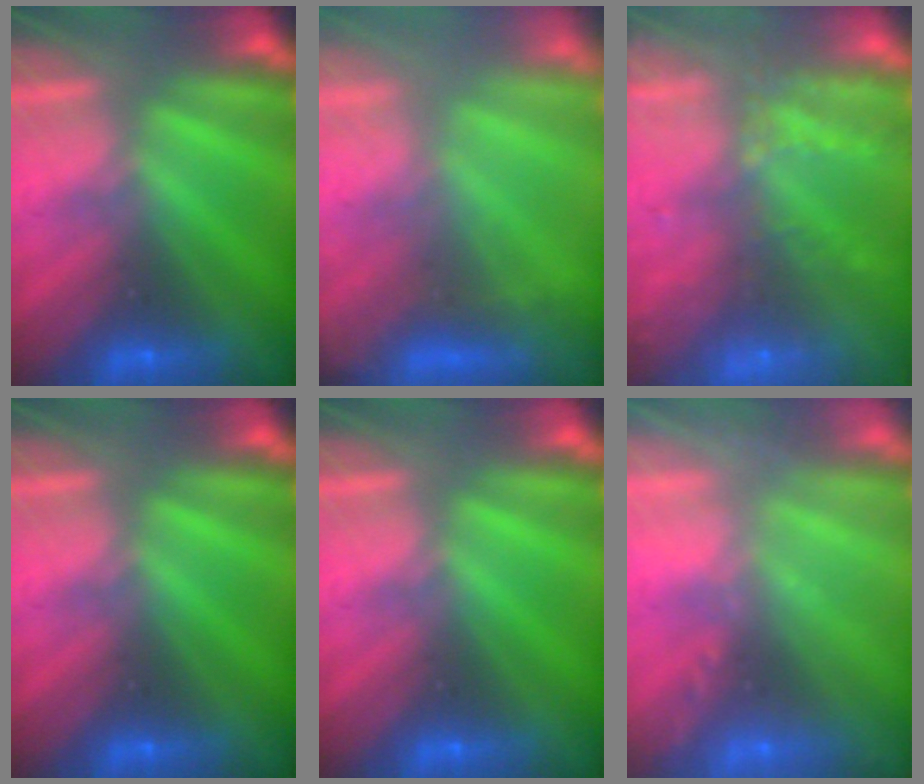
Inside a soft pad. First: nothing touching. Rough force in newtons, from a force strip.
{"total": 5.6}
{"total": 7.4}
{"total": 0.0}
{"total": 0.0}
{"total": 2.4}